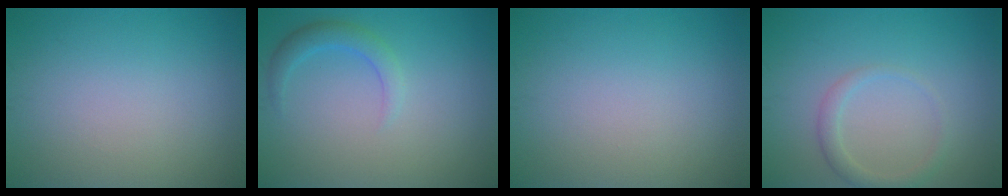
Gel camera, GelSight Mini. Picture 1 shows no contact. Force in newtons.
{"total": 2.1, "press": 2.1, "slide": 0.1}
{"total": 0.0}
{"total": 1.7, "press": 1.7, "slide": 0.1}